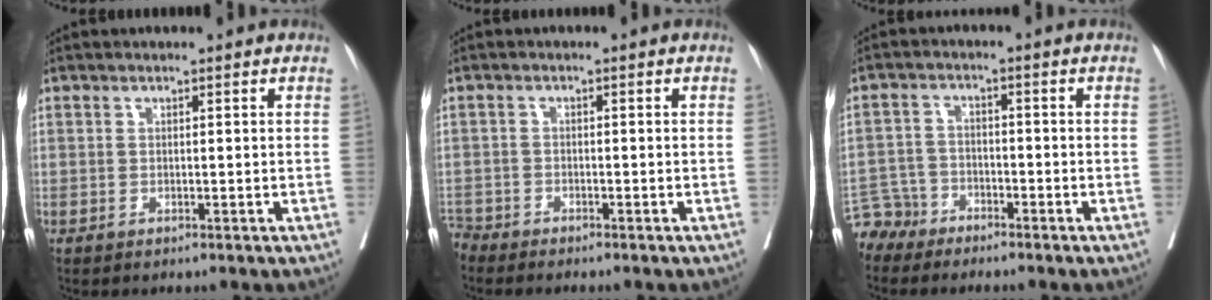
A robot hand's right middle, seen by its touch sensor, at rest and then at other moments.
{"total": 3.1, "force": [-3.1, 0.1, -0.1], "torque": [0.004, -0.012, -0.059]}
{"total": 4.1, "force": [-3.6, 1.8, -0.9], "torque": [0.014, -0.001, -0.075]}